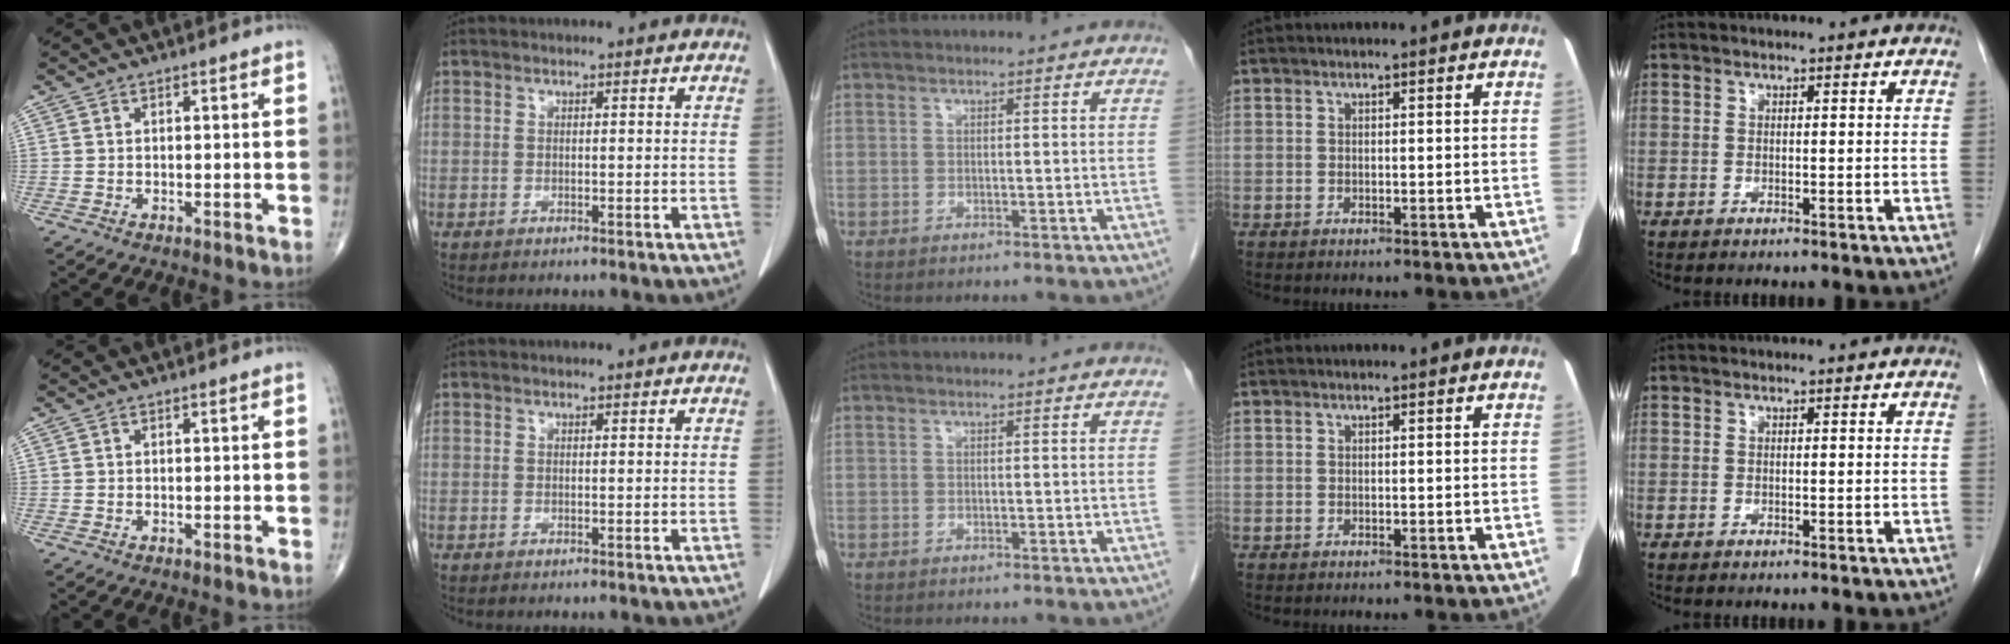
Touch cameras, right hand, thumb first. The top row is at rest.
{}